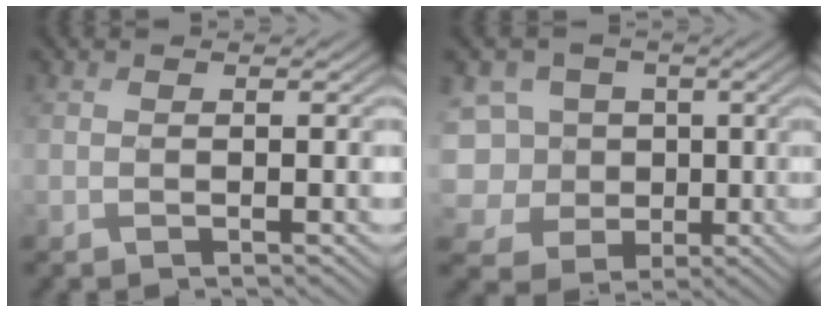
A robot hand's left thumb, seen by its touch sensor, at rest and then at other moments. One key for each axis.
{"total": 9.0, "fx": 0.0, "fy": 8.1, "fz": 3.8, "tx": -0.135, "ty": 0.009, "tz": -0.028}